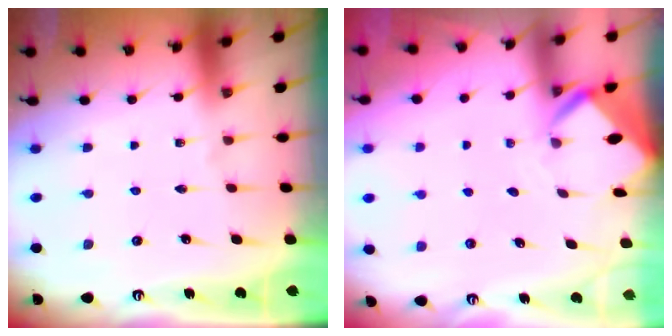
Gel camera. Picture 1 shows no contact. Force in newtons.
{"total": 2.8, "press": 2.8, "slide": 0.1}